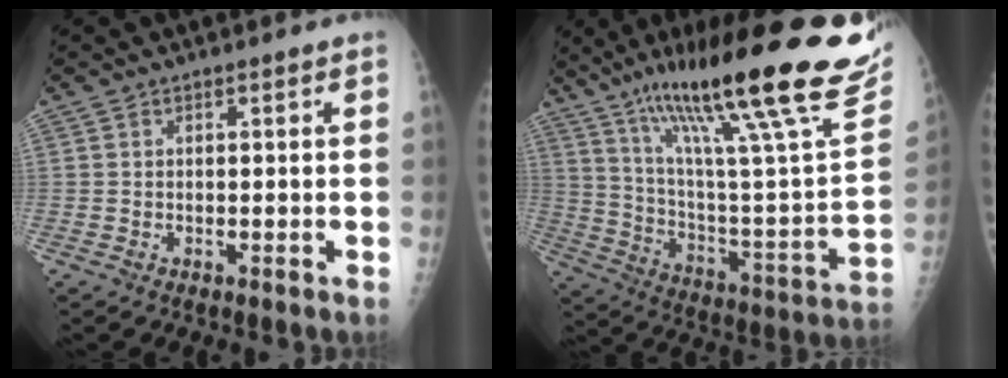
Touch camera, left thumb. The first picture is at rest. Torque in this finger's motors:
{"motor_torque": [0.46, 0.42, 1.64, -1.15, 0.23]}